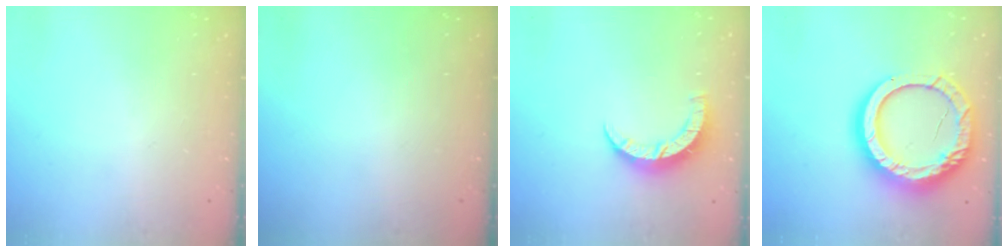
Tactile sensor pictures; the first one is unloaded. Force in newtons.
{"total": 0.0}
{"total": 6.5, "press": 6.5, "slide": 0.4}
{"total": 20.9, "press": 20.8, "slide": 2.6}